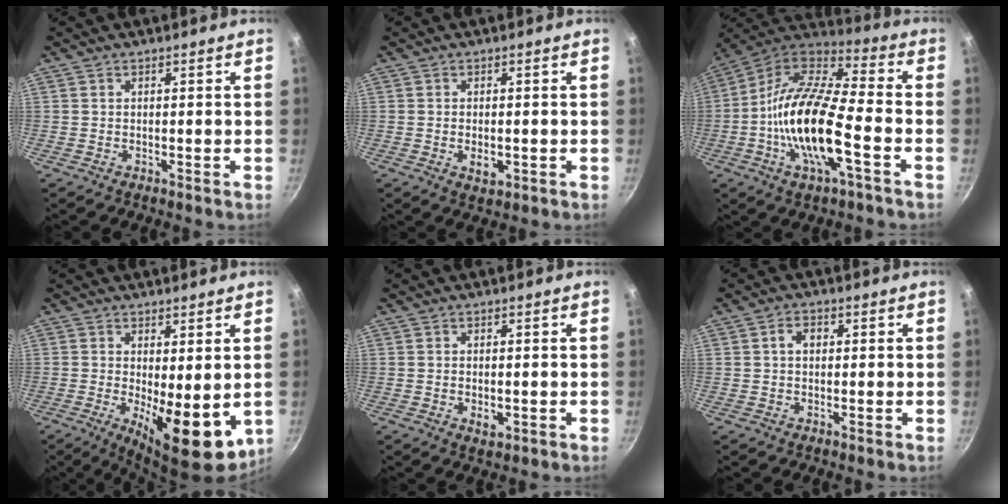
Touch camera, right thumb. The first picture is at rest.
{"total": 3.2, "force": [-0.7, 1.8, 2.5], "torque": [-0.041, -0.004, -0.008]}
{"total": 20.2, "force": [-5.2, 7.0, 18.2], "torque": [-0.345, 0.038, -0.118]}
{"total": 11.7, "force": [-1.3, 4.3, 10.8], "torque": [-0.130, -0.012, -0.005]}
{"total": 2.5, "force": [-0.4, 1.5, 1.9], "torque": [-0.031, -0.005, -0.005]}
{"total": 2.9, "force": [0.5, 2.1, 1.9], "torque": [-0.018, 0.008, 0.006]}